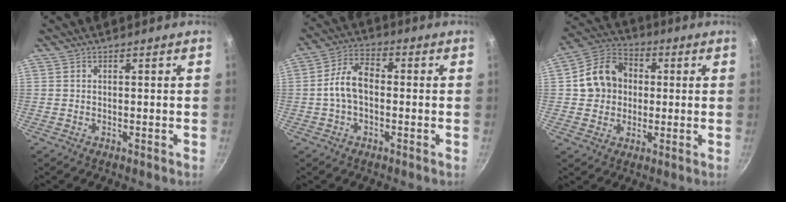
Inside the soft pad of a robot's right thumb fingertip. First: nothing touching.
{"total": 7.9, "force": [-0.6, 4.9, 6.2], "torque": [-0.106, 0.030, -0.022]}
{"total": 11.8, "force": [1.1, 10.1, 6.0], "torque": [-0.074, 0.019, 0.002]}